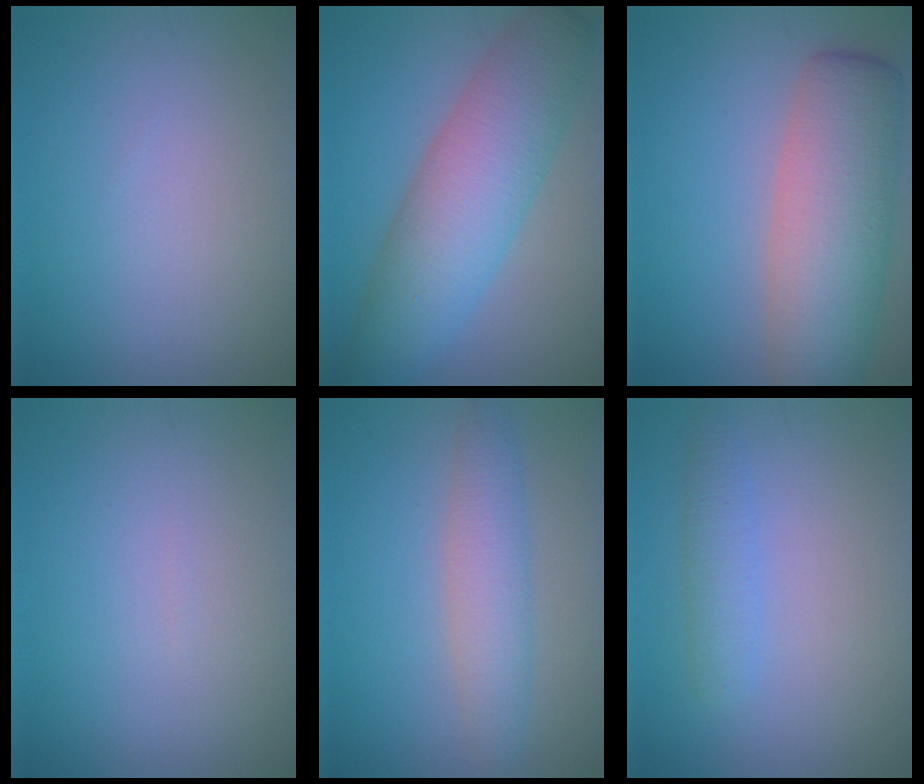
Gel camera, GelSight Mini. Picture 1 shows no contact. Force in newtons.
{"total": 9.1, "press": 9.1, "slide": 0.2}
{"total": 9.0, "press": 9.0, "slide": 0.4}
{"total": 0.0}
{"total": 3.7, "press": 3.7, "slide": 0.1}
{"total": 2.2, "press": 2.2, "slide": 0.1}